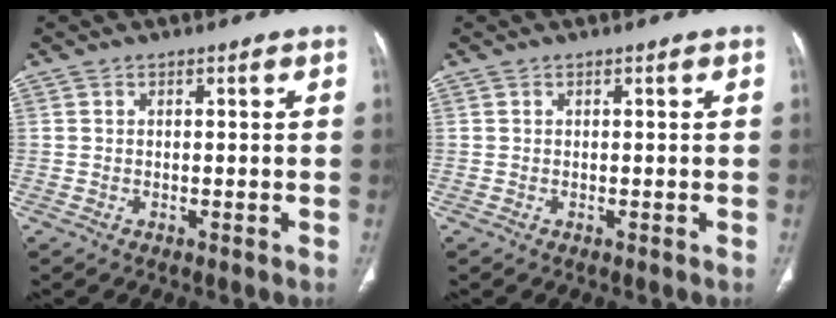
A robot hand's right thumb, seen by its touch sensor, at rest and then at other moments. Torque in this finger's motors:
{"motor_torque": [0.21, -0.38, -0.45, 0.44, 0.03]}